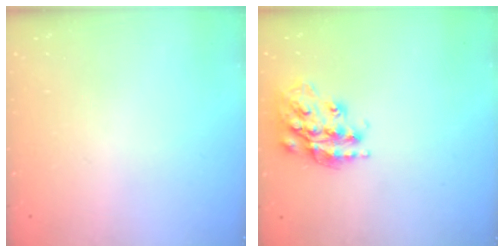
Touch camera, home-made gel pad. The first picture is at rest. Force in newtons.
{"total": 19.7, "press": 19.6, "slide": 1.4}